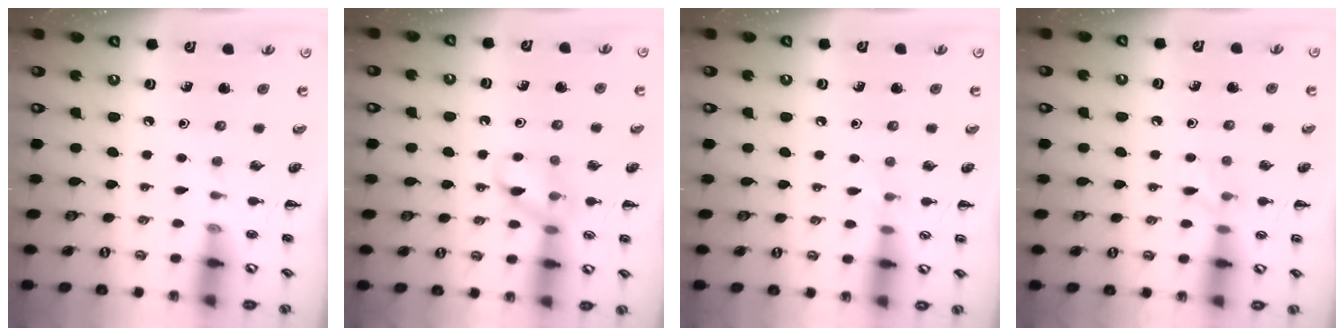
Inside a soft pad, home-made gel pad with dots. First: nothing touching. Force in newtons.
{"total": 9.5, "press": 9.4, "slide": 0.8}
{"total": 3.8, "press": 3.6, "slide": 1.4}
{"total": 6.7, "press": 6.3, "slide": 2.0}